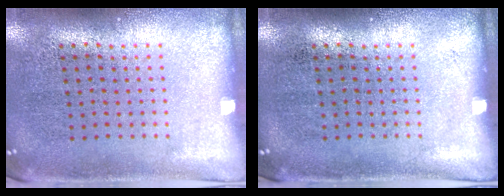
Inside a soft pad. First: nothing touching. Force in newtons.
{"total": 0.0}